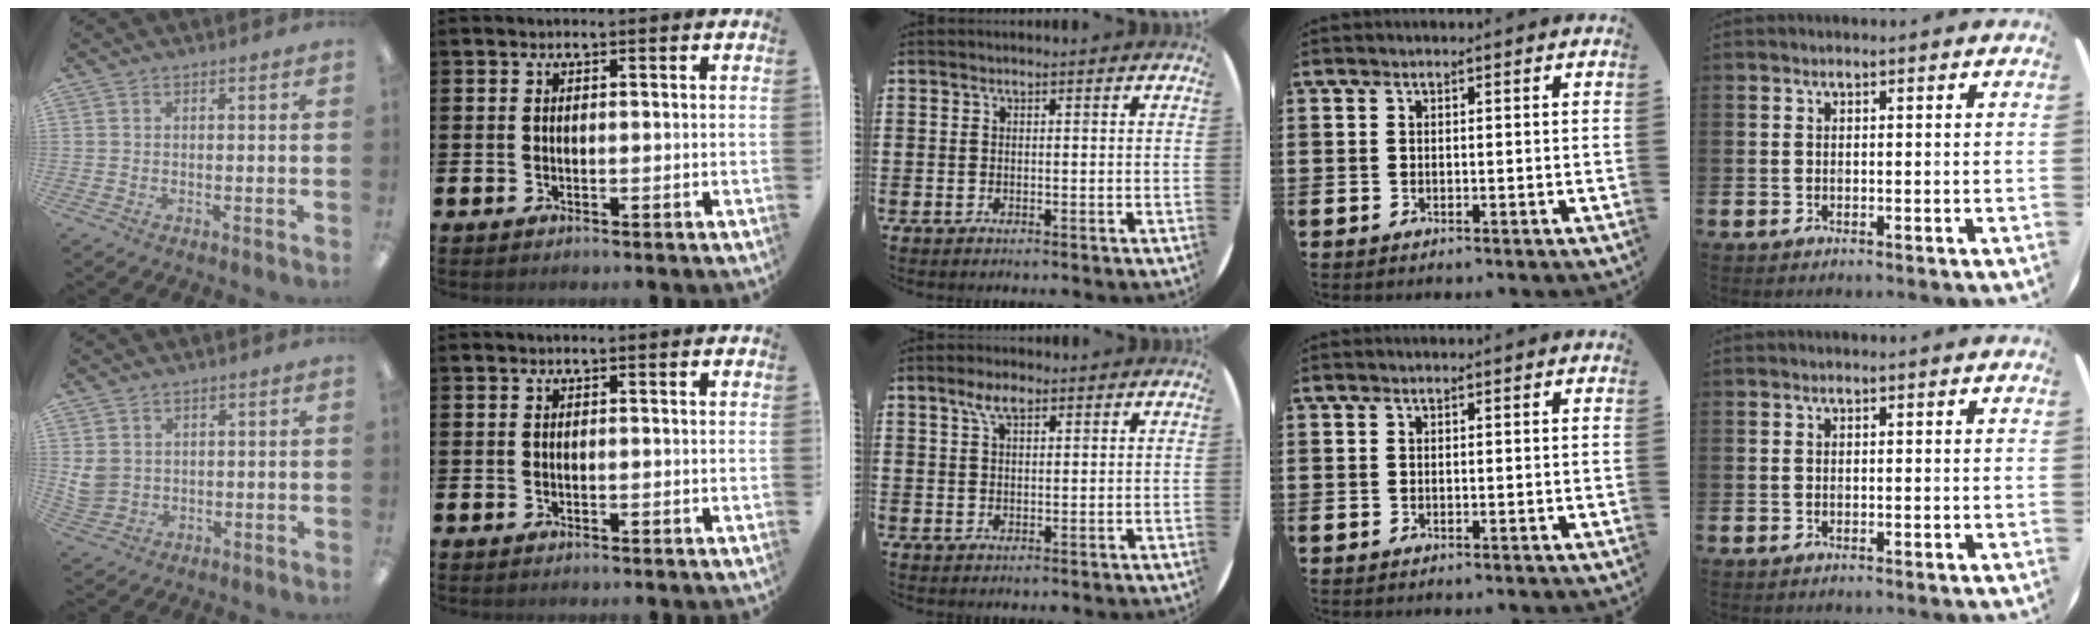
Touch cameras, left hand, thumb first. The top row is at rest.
{"thumb": {"total": 4.1, "force": [1.7, 3.5, 1.3], "torque": [-0.023, -0.002, 0.035]}, "middle": {"total": 3.6, "force": [2.3, 1.3, 2.3], "torque": [-0.043, 0.006, 0.039]}}